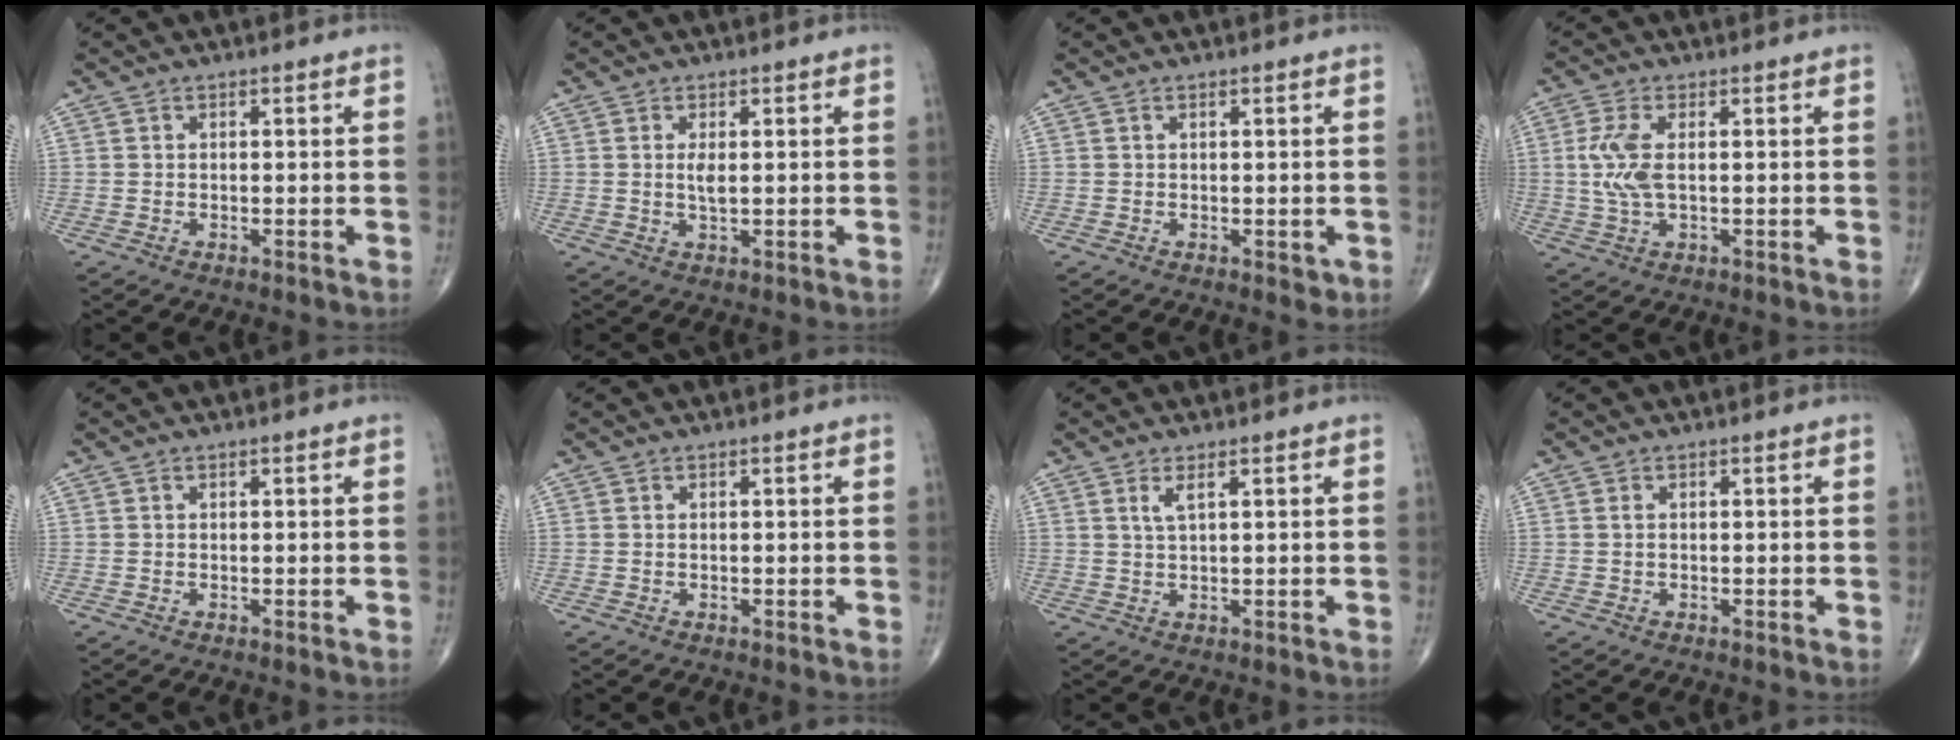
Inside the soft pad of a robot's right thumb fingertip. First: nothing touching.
{"total": 2.3, "force": [0.3, 0.7, 2.2], "torque": [-0.044, -0.005, 0.009]}
{"total": 1.6, "force": [-0.1, 1.0, 1.3], "torque": [-0.009, -0.002, 0.001]}
{"total": 6.3, "force": [0.6, 2.7, 5.7], "torque": [-0.143, 0.002, 0.012]}
{"total": 0.0}
{"total": 0.0}
{"total": 2.2, "force": [1.1, 0.4, 1.9], "torque": [-0.046, -0.005, 0.025]}
{"total": 0.6, "force": [0.1, 0.3, 0.5], "torque": [-0.013, 0.004, 0.004]}